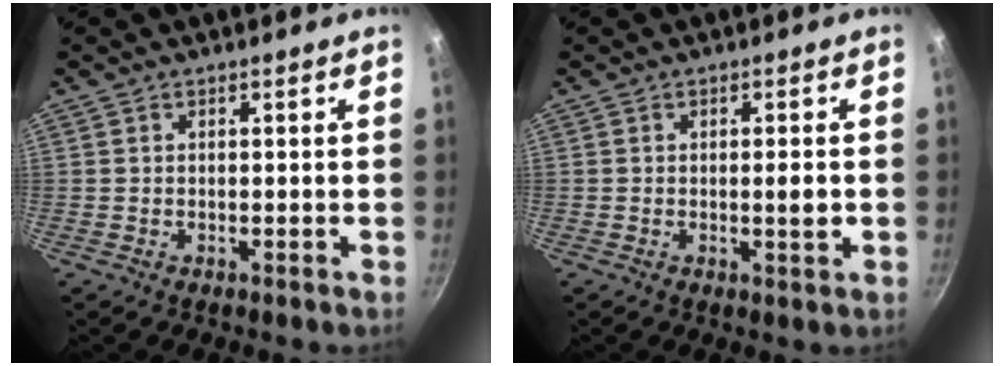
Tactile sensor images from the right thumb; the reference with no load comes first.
{"total": 2.9, "force": [-0.3, 0.6, 2.8], "torque": [-0.040, -0.002, -0.004]}